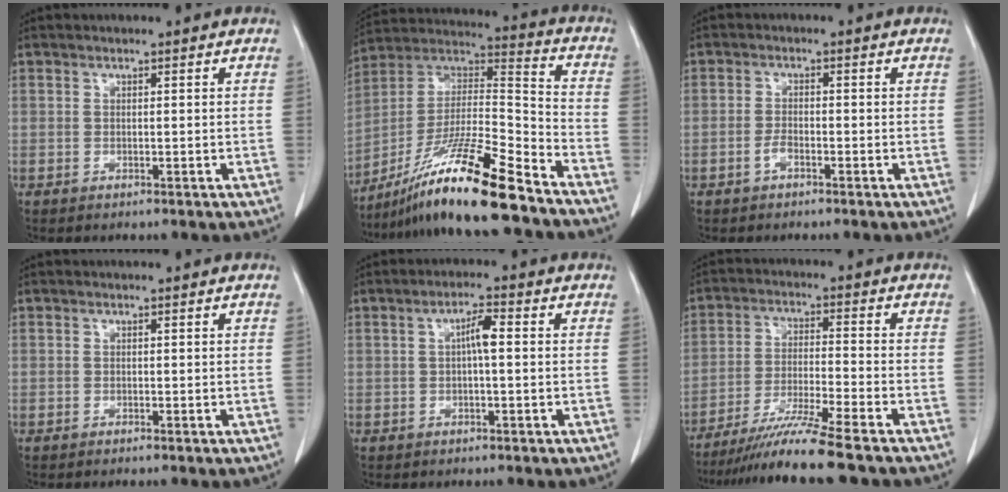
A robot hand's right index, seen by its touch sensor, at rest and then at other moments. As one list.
[{"total": 19.7, "force": [-14.6, -0.1, 13.2], "torque": [-0.256, -0.016, -0.267]}, {"total": 1.8, "force": [-1.1, 0.6, 1.3], "torque": [-0.023, 0.003, -0.021]}, {"total": 0.0}, {"total": 3.2, "force": [0.2, 0.5, 3.2], "torque": [-0.057, 0.007, 0.003]}, {"total": 11.1, "force": [-9.0, -1.7, 6.2], "torque": [-0.103, -0.031, -0.155]}]